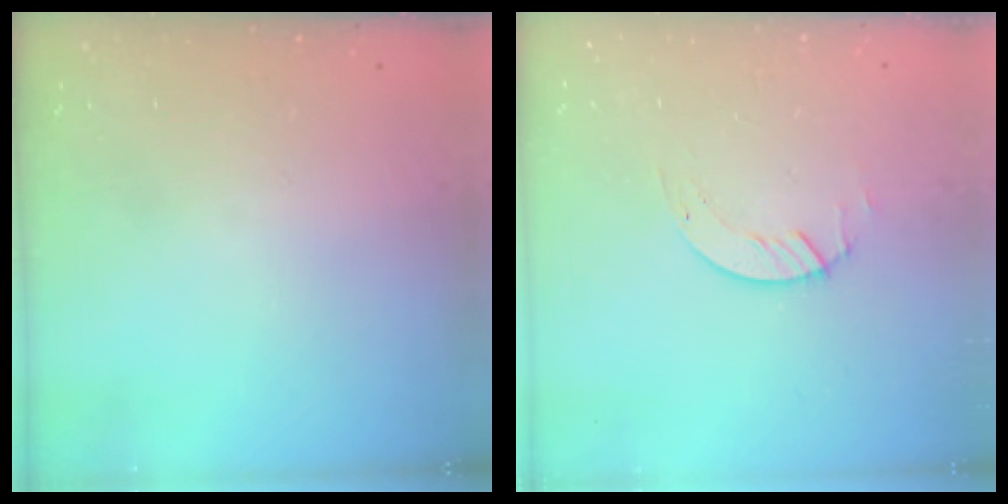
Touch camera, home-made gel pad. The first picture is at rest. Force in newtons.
{"total": 1.3, "press": 1.2, "slide": 0.1}